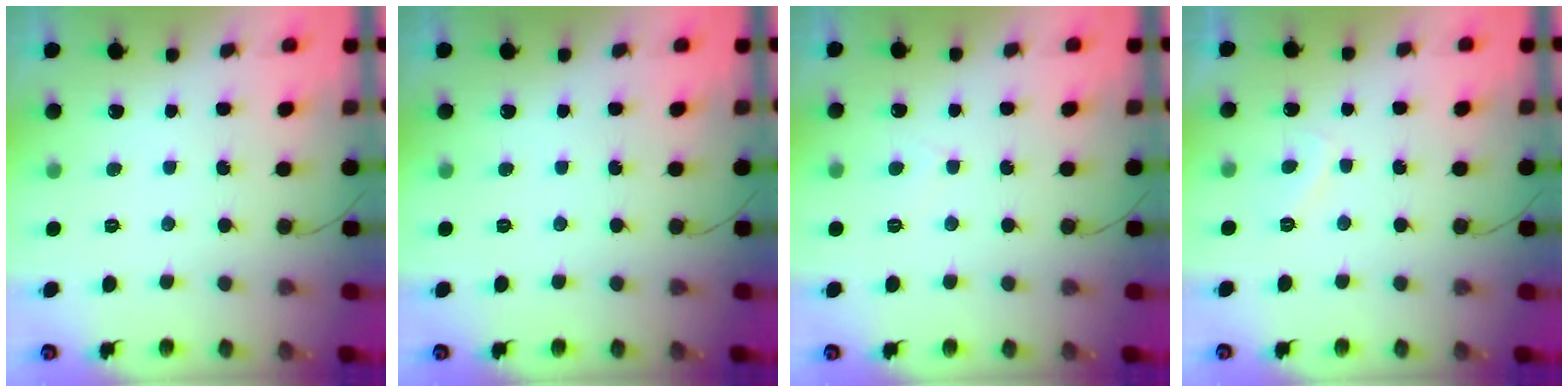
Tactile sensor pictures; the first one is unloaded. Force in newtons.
{"total": 0.0}
{"total": 2.3, "press": 2.3, "slide": 0.2}
{"total": 1.8, "press": 1.7, "slide": 0.7}